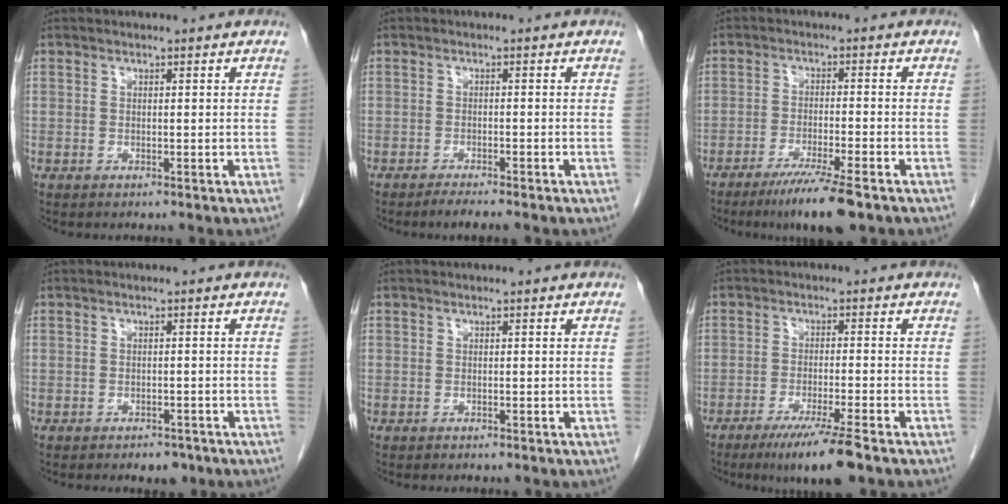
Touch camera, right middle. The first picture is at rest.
{"total": 2.4, "force": [-2.0, -0.1, 1.2], "torque": [-0.024, -0.004, -0.034]}
{"total": 8.1, "force": [-5.7, -0.1, 5.7], "torque": [-0.091, -0.020, -0.095]}
{"total": 2.5, "force": [-1.9, 1.2, 1.0], "torque": [-0.016, 0.001, -0.019]}
{"total": 0.0}
{"total": 7.9, "force": [-5.4, -0.5, 5.7], "torque": [-0.092, -0.021, -0.092]}